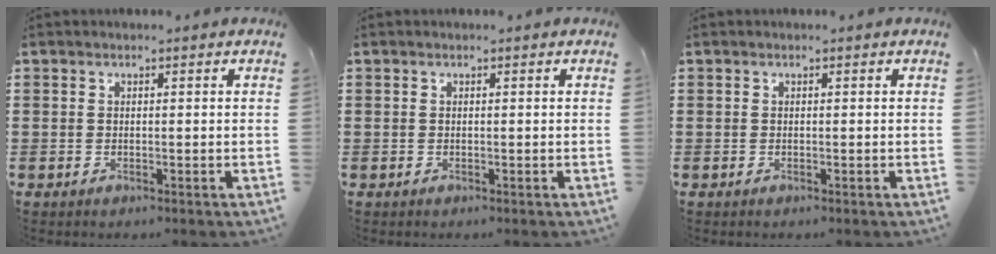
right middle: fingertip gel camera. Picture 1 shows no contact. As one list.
[{"total": 0.0}, {"total": 0.0}]